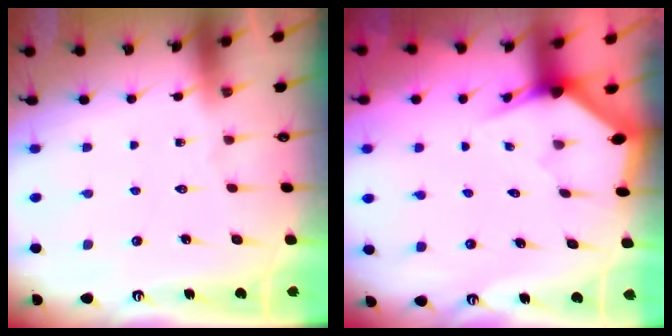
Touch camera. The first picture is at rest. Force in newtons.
{"total": 2.8, "press": 2.8, "slide": 0.1}